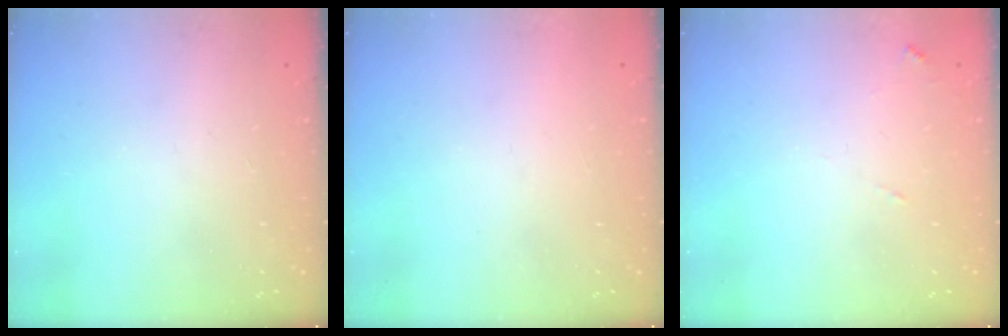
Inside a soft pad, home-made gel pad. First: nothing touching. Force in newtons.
{"total": 1.5, "press": 1.5, "slide": 0.1}
{"total": 6.3, "press": 6.3, "slide": 0.5}